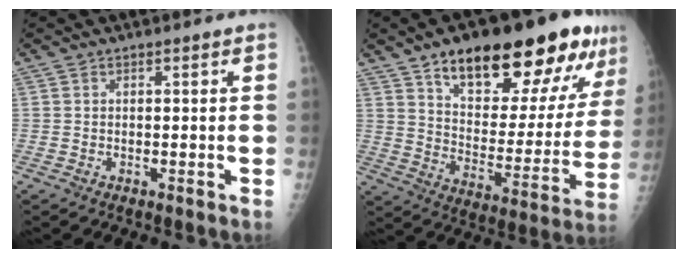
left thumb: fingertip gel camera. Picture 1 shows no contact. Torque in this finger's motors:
{"motor_torque": [0.52, 0.79, 1.49, -1.28, 0.12]}